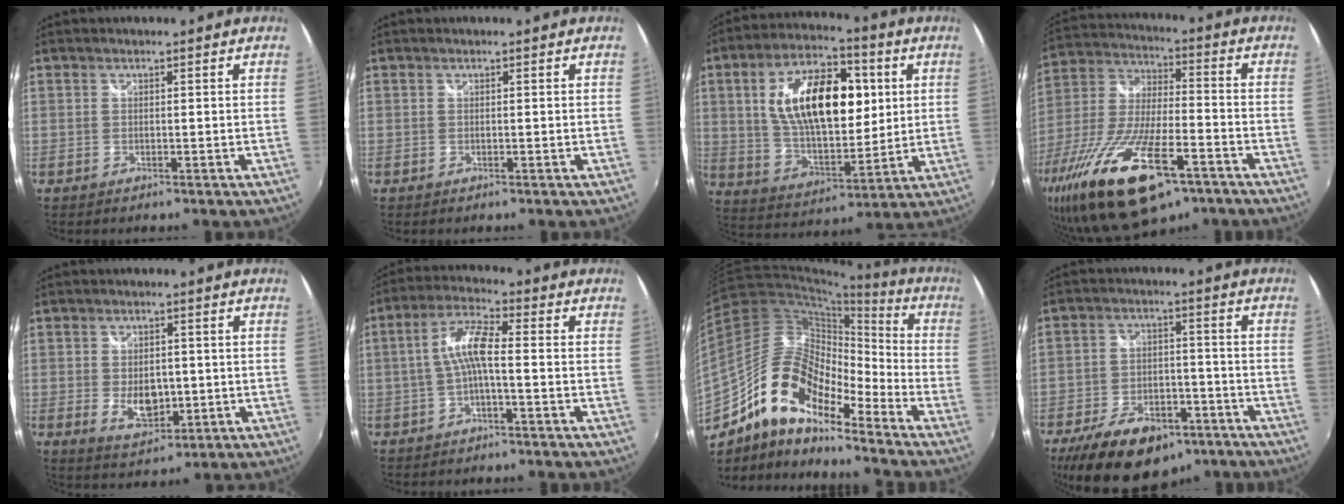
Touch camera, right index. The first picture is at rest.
{"total": 0.0}
{"total": 20.5, "force": [4.5, 10.7, 17.0], "torque": [-0.296, 0.019, 0.086]}
{"total": 25.8, "force": [-14.8, 9.2, 19.0], "torque": [-0.387, -0.060, -0.255]}
{"total": 6.7, "force": [-0.8, 4.3, 5.1], "torque": [-0.091, -0.010, -0.006]}
{"total": 6.5, "force": [-1.2, 1.1, 6.3], "torque": [-0.138, 0.015, -0.024]}
{"total": 16.4, "force": [-10.7, 5.8, 10.9], "torque": [-0.189, 0.004, -0.220]}
{"total": 18.0, "force": [-11.7, 9.8, 9.6], "torque": [-0.203, -0.003, -0.169]}